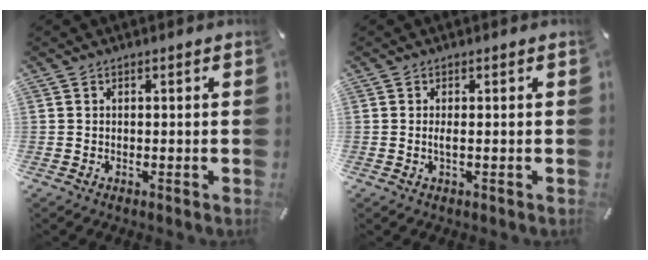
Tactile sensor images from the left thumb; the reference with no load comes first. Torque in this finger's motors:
{"motor_torque": [0.09, 0.00, 0.13, 0.10, 0.00]}